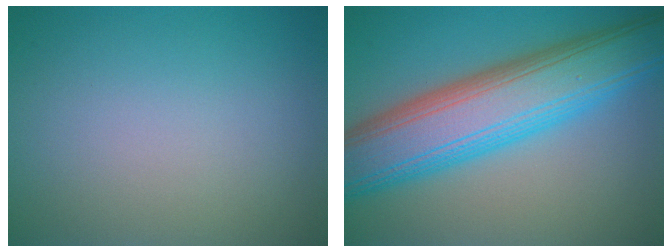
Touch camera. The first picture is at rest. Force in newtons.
{"total": 11.2, "press": 11.2, "slide": 0.2}